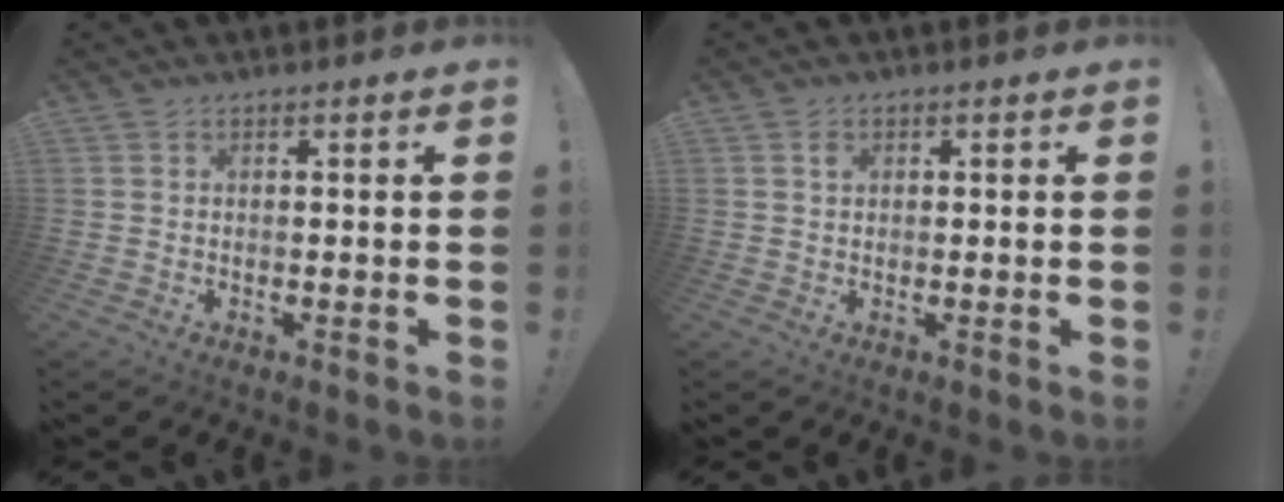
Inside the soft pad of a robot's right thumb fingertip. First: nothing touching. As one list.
[{"total": 1.0, "force": [0.4, 0.8, 0.5], "torque": [0.005, -0.004, 0.004]}]